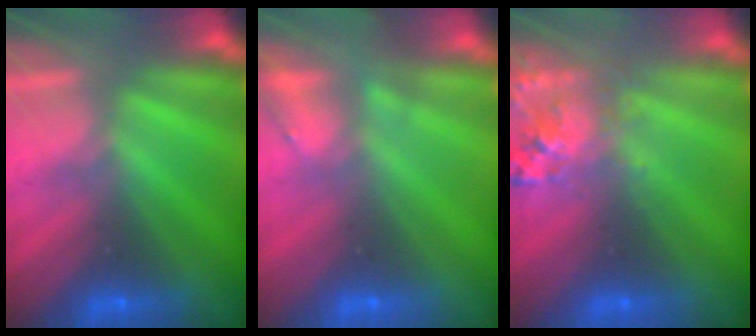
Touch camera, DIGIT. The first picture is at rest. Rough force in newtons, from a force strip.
{"total": 2.3}
{"total": 2.7}